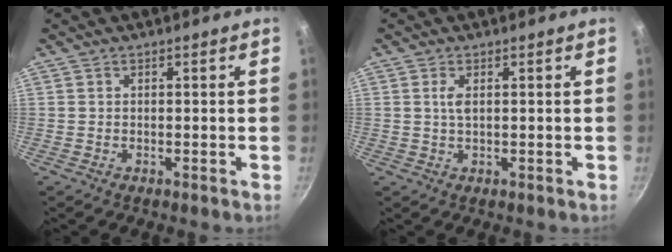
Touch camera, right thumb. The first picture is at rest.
{"total": 1.9, "force": [0.4, 0.8, 1.7], "torque": [-0.035, -0.001, 0.011]}